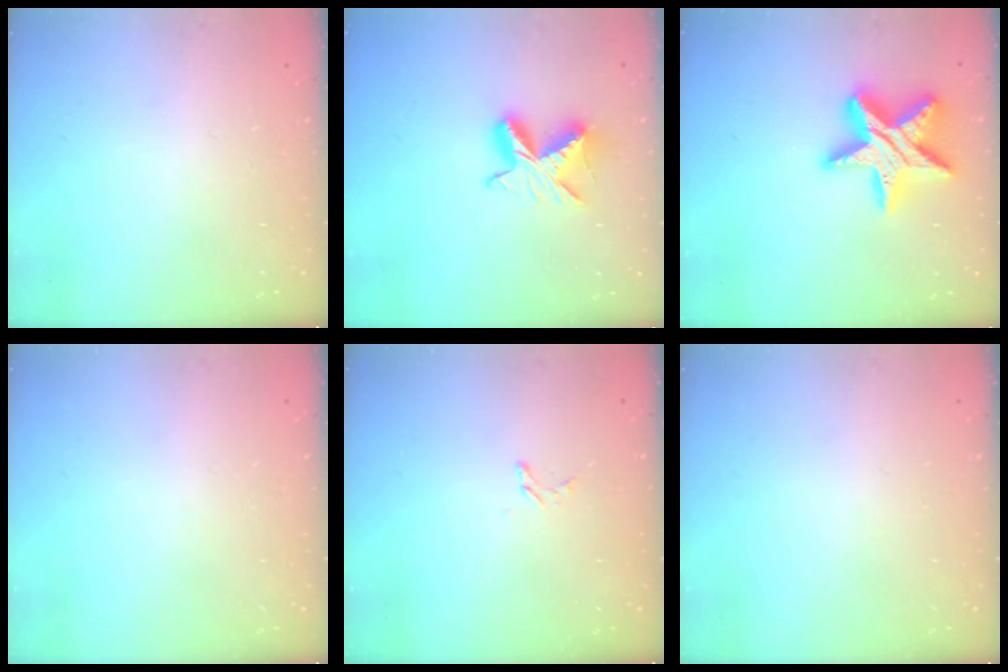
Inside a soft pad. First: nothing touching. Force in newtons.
{"total": 9.7, "press": 9.7, "slide": 0.6}
{"total": 18.7, "press": 18.6, "slide": 1.1}
{"total": 0.0}
{"total": 2.4, "press": 2.4, "slide": 0.2}
{"total": 0.0}